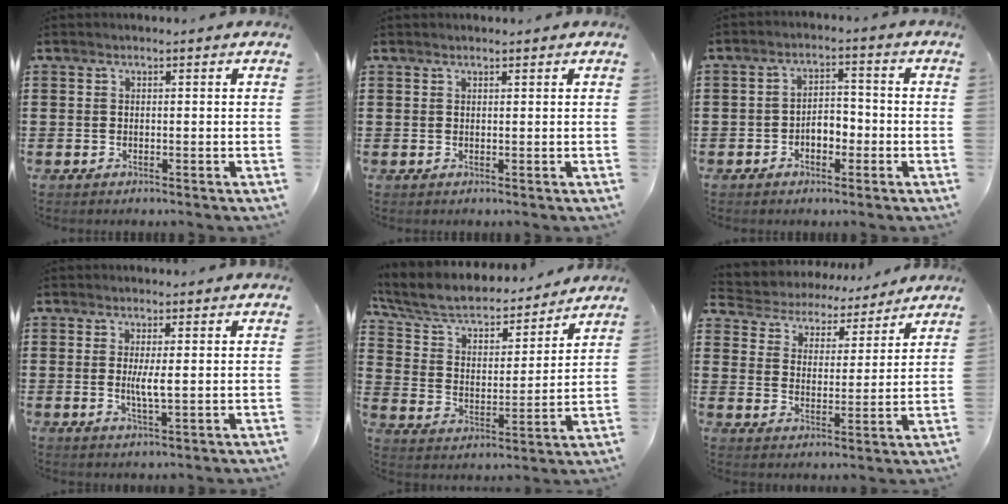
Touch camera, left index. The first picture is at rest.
{"total": 0.5, "force": [0.5, 0.2, 0.1], "torque": [-0.002, 0.001, 0.010]}
{"total": 3.5, "force": [-1.6, 2.1, 2.3], "torque": [-0.044, 0.007, -0.034]}
{"total": 3.2, "force": [0.3, 0.4, 3.2], "torque": [-0.060, -0.004, 0.005]}
{"total": 6.1, "force": [5.1, 2.2, 2.6], "torque": [-0.075, -0.035, 0.084]}
{"total": 4.5, "force": [4.4, 0.8, -0.2], "torque": [-0.026, -0.035, 0.072]}